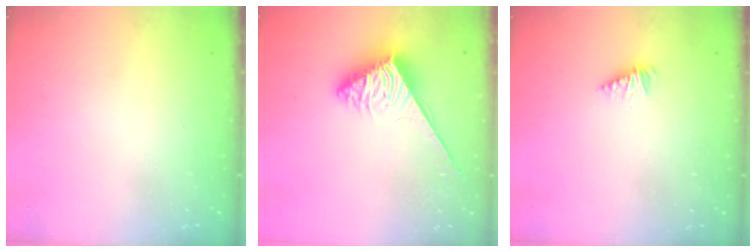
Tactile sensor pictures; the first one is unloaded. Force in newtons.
{"total": 4.0, "press": 4.0, "slide": 0.3}
{"total": 1.7, "press": 1.7, "slide": 0.2}